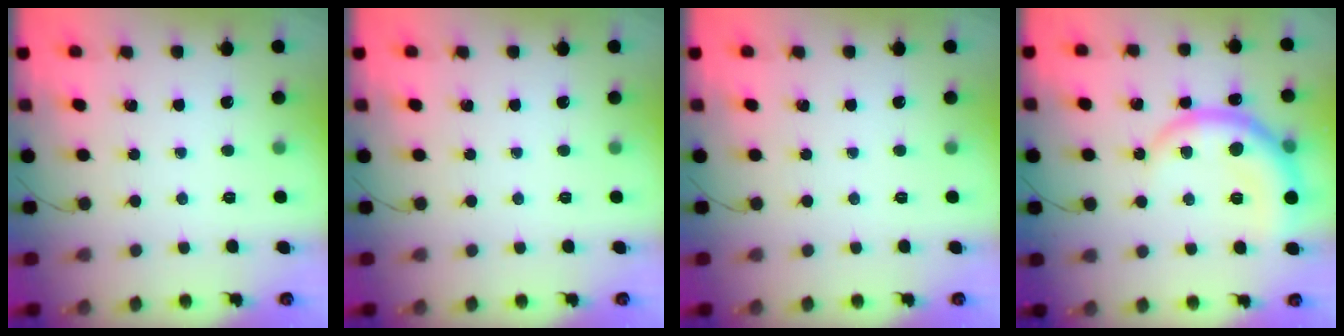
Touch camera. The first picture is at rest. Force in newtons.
{"total": 0.0}
{"total": 0.0}
{"total": 12.8, "press": 12.8, "slide": 0.5}